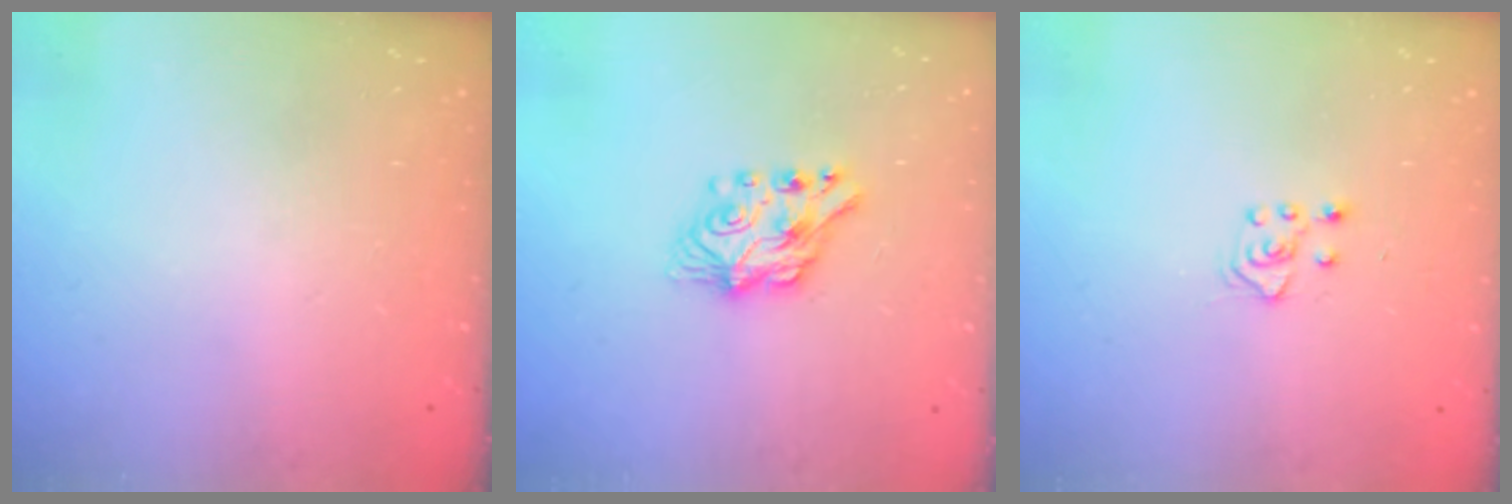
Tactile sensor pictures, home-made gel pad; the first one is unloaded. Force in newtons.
{"total": 8.2, "press": 8.2, "slide": 0.7}
{"total": 4.9, "press": 4.8, "slide": 0.8}